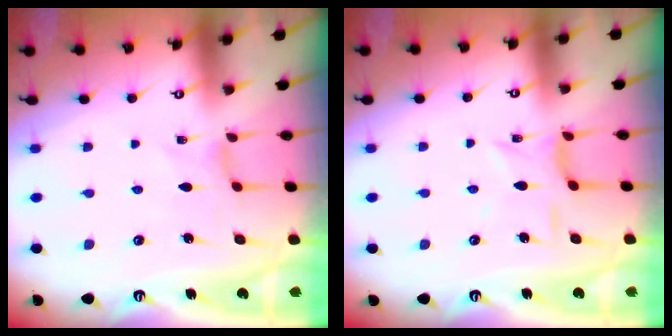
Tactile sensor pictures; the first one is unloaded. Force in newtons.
{"total": 4.8, "press": 4.8, "slide": 0.3}